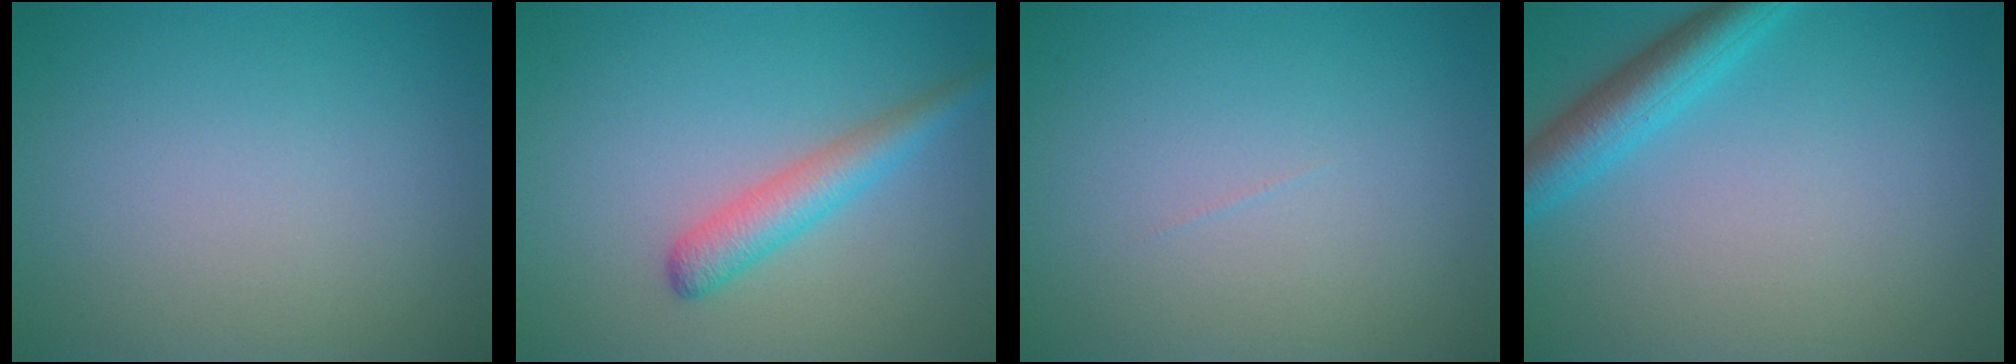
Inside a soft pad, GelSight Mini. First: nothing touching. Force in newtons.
{"total": 3.1, "press": 3.1, "slide": 0.1}
{"total": 0.0}
{"total": 3.9, "press": 3.9, "slide": 0.2}